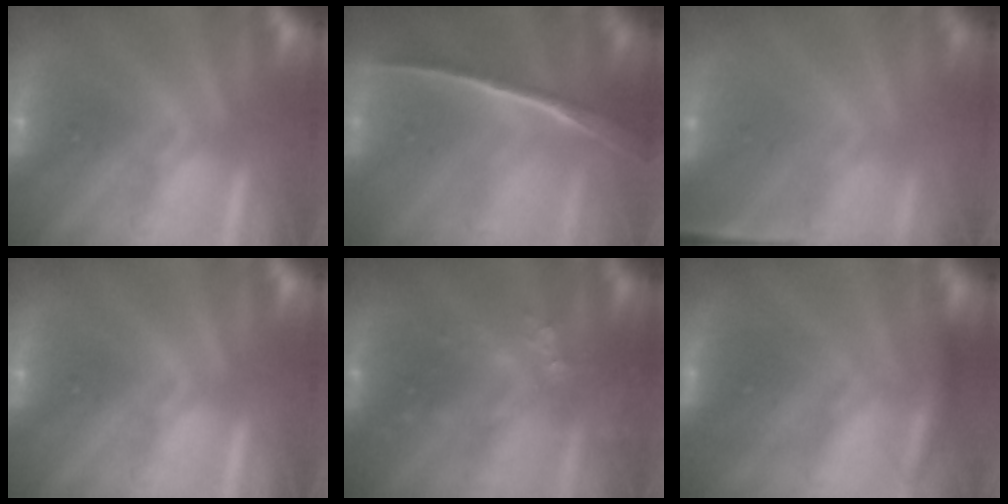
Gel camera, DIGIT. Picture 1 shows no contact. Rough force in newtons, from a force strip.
{"total": 1.5}
{"total": 1.1}
{"total": 0.0}
{"total": 5.8}
{"total": 2.8}